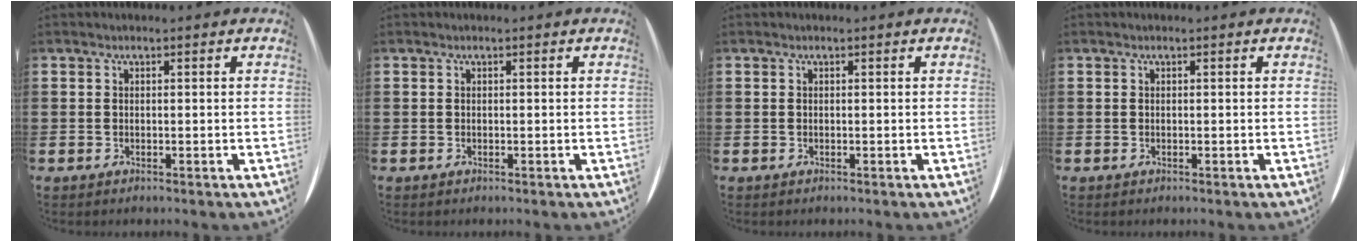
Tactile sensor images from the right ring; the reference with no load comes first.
{"total": 0.0}
{"total": 0.0}
{"total": 0.0}